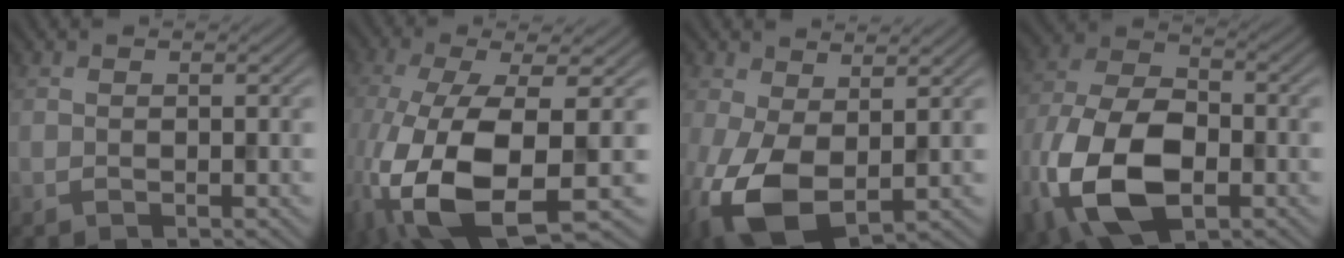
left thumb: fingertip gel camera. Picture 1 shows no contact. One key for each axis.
{"total": 15.2, "fx": -4.9, "fy": 5.7, "fz": 13.1, "tx": -0.312, "ty": -0.044, "tz": -0.080}
{"total": 9.8, "fx": -1.2, "fy": 5.8, "fz": 7.9, "tx": -0.203, "ty": -0.013, "tz": -0.027}
{"total": 16.3, "fx": -5.9, "fy": 9.2, "fz": 12.0, "tx": -0.282, "ty": -0.029, "tz": -0.123}